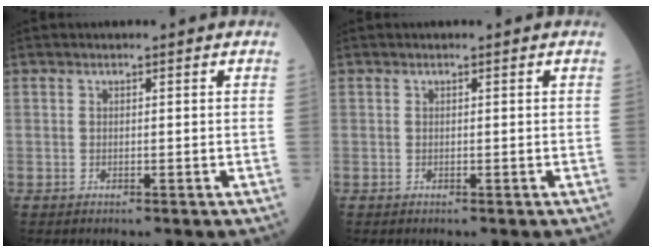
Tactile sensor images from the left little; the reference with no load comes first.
{"total": 0.0}